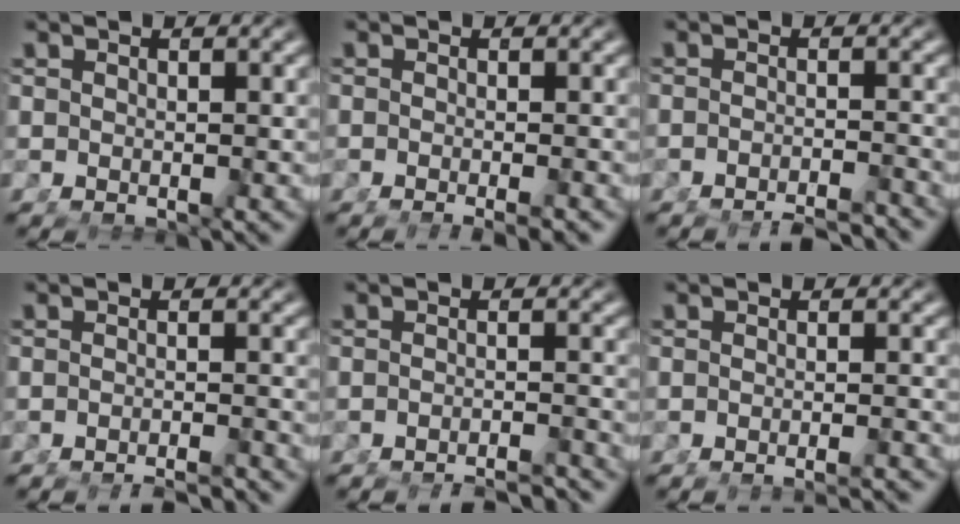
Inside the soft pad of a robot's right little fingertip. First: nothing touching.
{"total": 3.0, "force": [-2.5, 0.5, 1.6], "torque": [-0.017, -0.003, -0.036]}
{"total": 4.7, "force": [-4.6, 0.4, 1.1], "torque": [0.000, -0.009, -0.072]}
{"total": 5.1, "force": [-5.0, 0.4, 0.9], "torque": [0.002, -0.009, -0.078]}
{"total": 6.9, "force": [-6.8, 0.8, 1.2], "torque": [-0.001, -0.014, -0.104]}
{"total": 2.6, "force": [-2.4, -0.1, 0.9], "torque": [-0.011, 0.003, -0.042]}